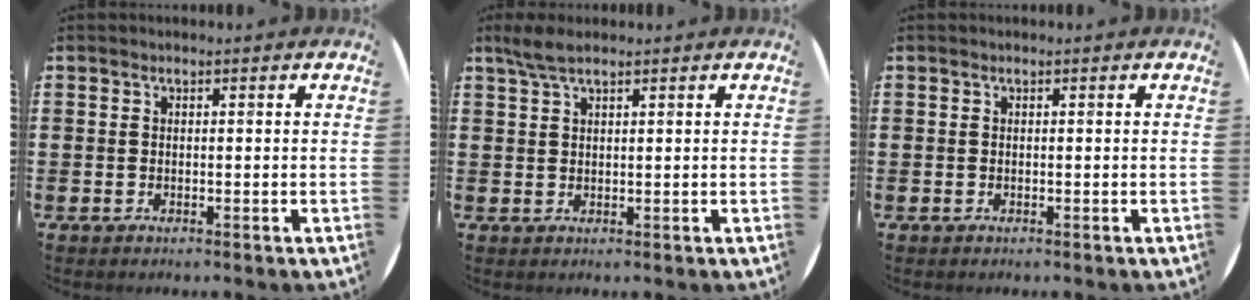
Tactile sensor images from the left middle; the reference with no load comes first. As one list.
[{"total": 2.8, "force": [2.2, 0.6, 1.7], "torque": [-0.037, 0.005, 0.039]}, {"total": 0.0}]